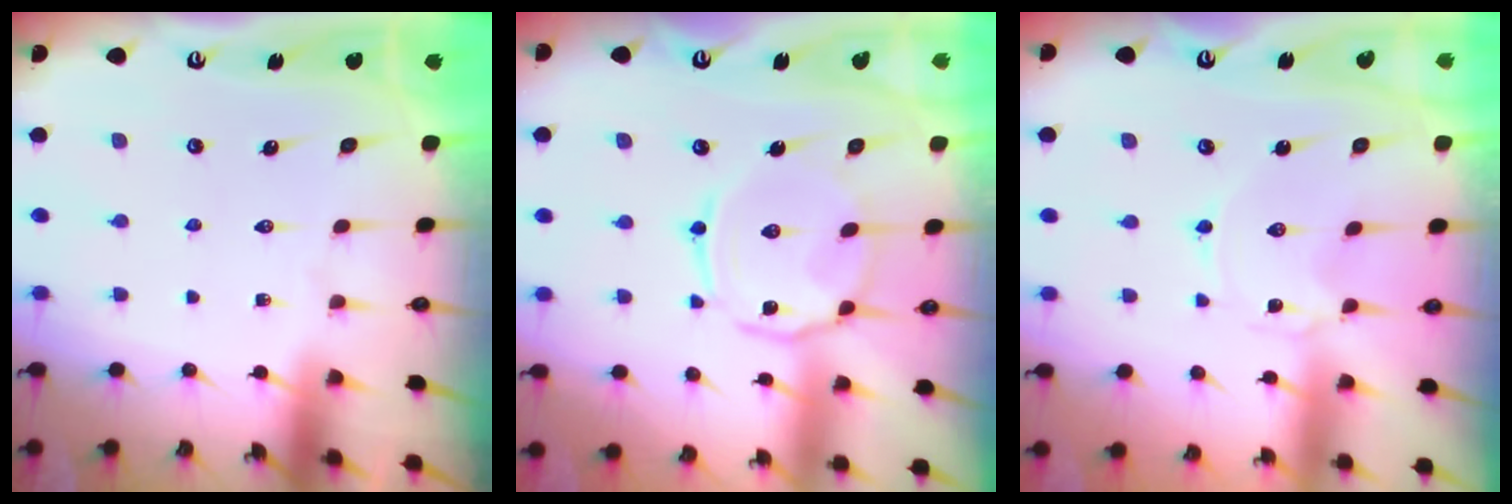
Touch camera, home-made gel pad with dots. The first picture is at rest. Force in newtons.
{"total": 7.1, "press": 7.1, "slide": 0.6}
{"total": 0.0}